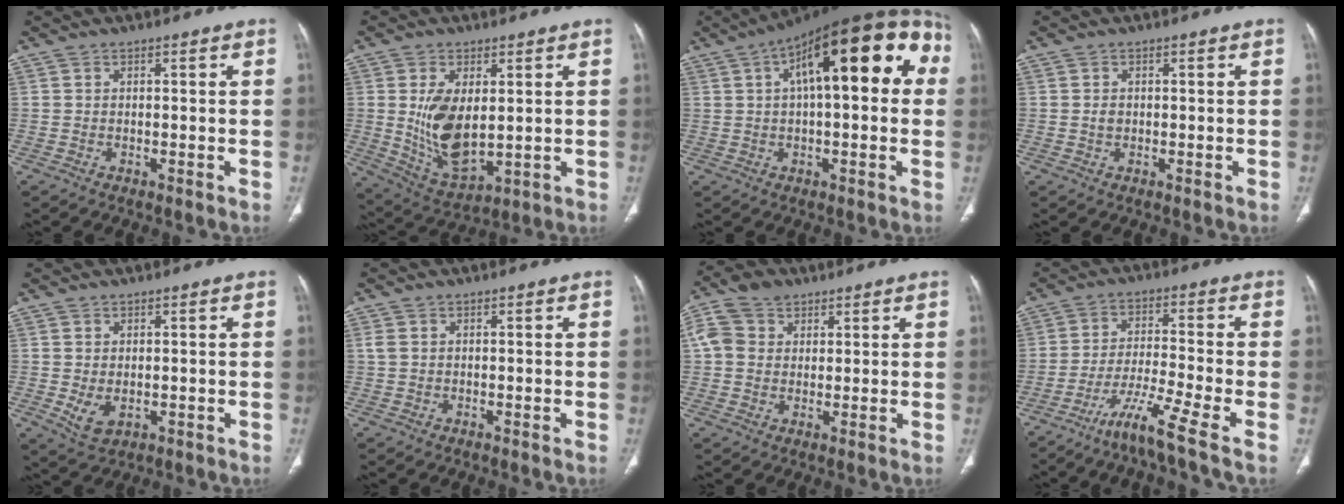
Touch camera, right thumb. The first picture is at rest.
{"total": 12.0, "force": [1.1, 6.5, 10.0], "torque": [-0.176, -0.020, 0.041]}
{"total": 23.5, "force": [5.9, 9.4, 20.7], "torque": [-0.275, 0.047, 0.078]}
{"total": 1.1, "force": [0.0, 0.9, 0.6], "torque": [-0.009, 0.003, 0.001]}
{"total": 4.0, "force": [-0.5, 2.6, 3.0], "torque": [-0.053, -0.009, 0.004]}
{"total": 1.5, "force": [0.1, 1.3, 0.8], "torque": [-0.018, 0.004, 0.003]}
{"total": 8.0, "force": [2.9, 6.6, 3.6], "torque": [-0.063, 0.014, 0.053]}
{"total": 10.4, "force": [-6.2, -0.2, 8.4], "torque": [-0.169, 0.015, -0.118]}